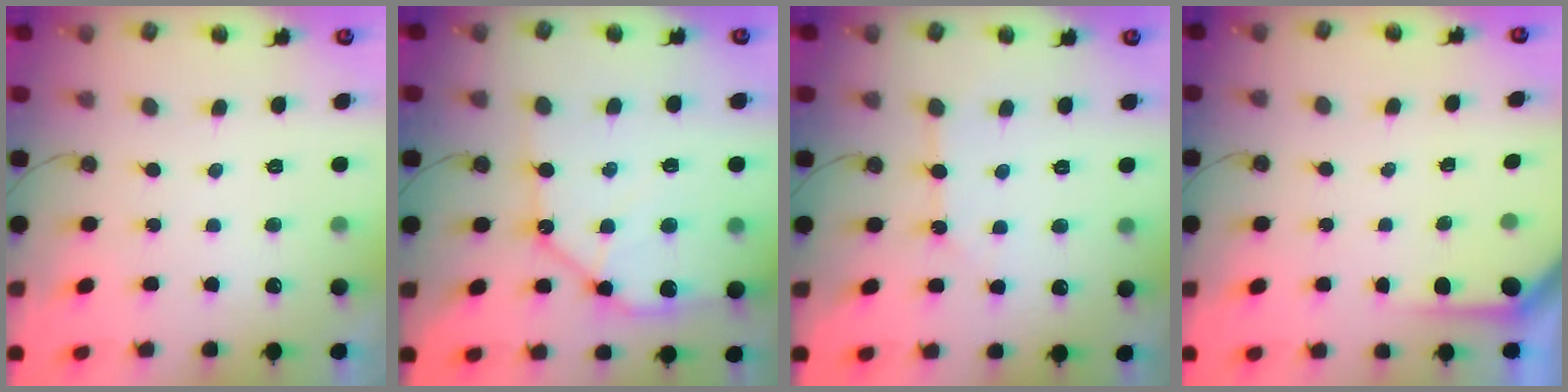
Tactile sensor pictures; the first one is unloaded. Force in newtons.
{"total": 12.9, "press": 12.8, "slide": 1.5}
{"total": 2.4, "press": 2.4, "slide": 0.2}
{"total": 2.2, "press": 2.2, "slide": 0.3}